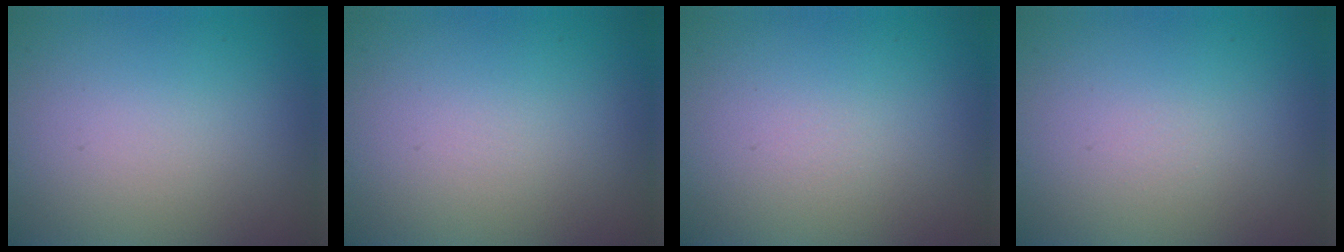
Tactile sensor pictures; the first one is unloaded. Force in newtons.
{"total": 0.0}
{"total": 0.0}
{"total": 0.0}